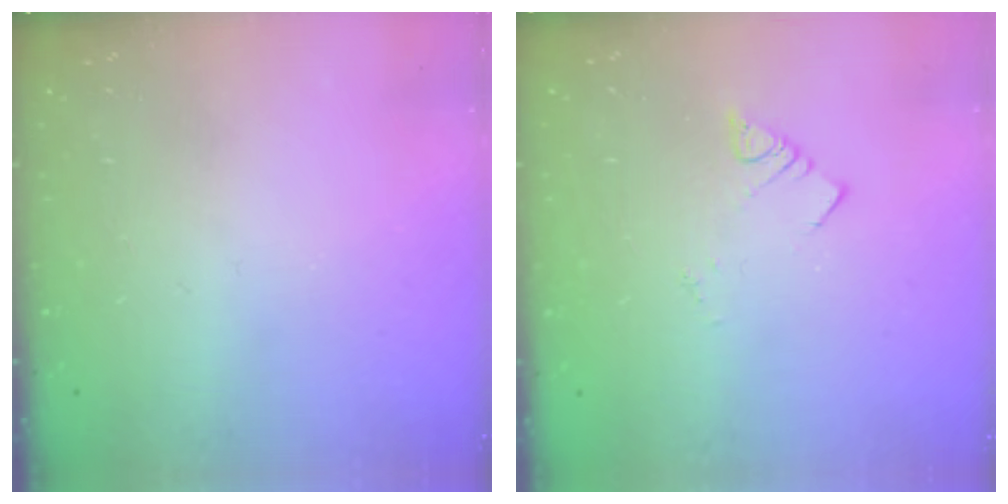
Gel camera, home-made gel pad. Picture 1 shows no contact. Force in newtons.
{"total": 1.9, "press": 1.9, "slide": 0.1}